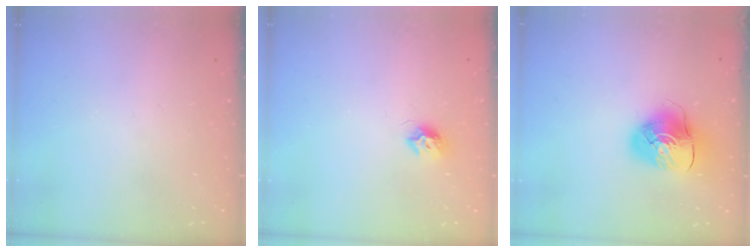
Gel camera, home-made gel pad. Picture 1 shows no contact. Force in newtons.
{"total": 7.1, "press": 7.0, "slide": 0.3}
{"total": 9.1, "press": 9.0, "slide": 1.2}